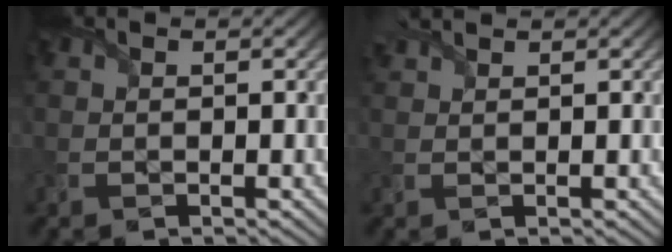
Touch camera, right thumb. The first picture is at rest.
{"total": 2.0, "force": [1.9, 0.2, 0.7], "torque": [-0.024, 0.013, 0.039]}